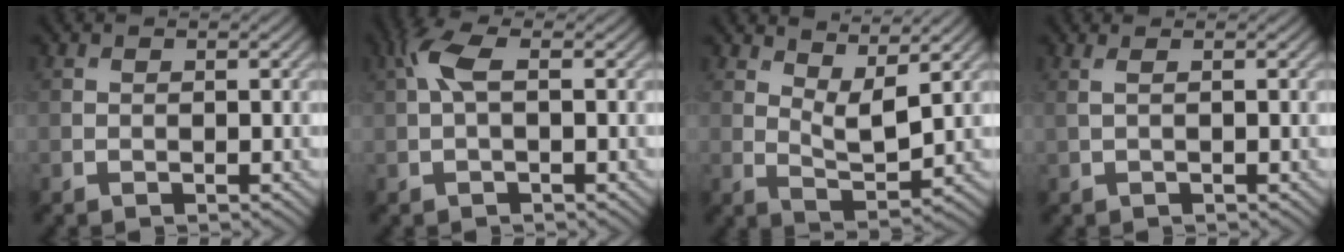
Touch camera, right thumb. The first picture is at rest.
{"total": 3.5, "force": [0.6, 1.1, 3.3], "torque": [-0.078, 0.014, 0.008]}
{"total": 5.2, "force": [3.7, 1.4, 3.5], "torque": [-0.066, -0.013, 0.068]}
{"total": 1.4, "force": [0.4, 0.4, 1.3], "torque": [-0.022, 0.002, 0.000]}